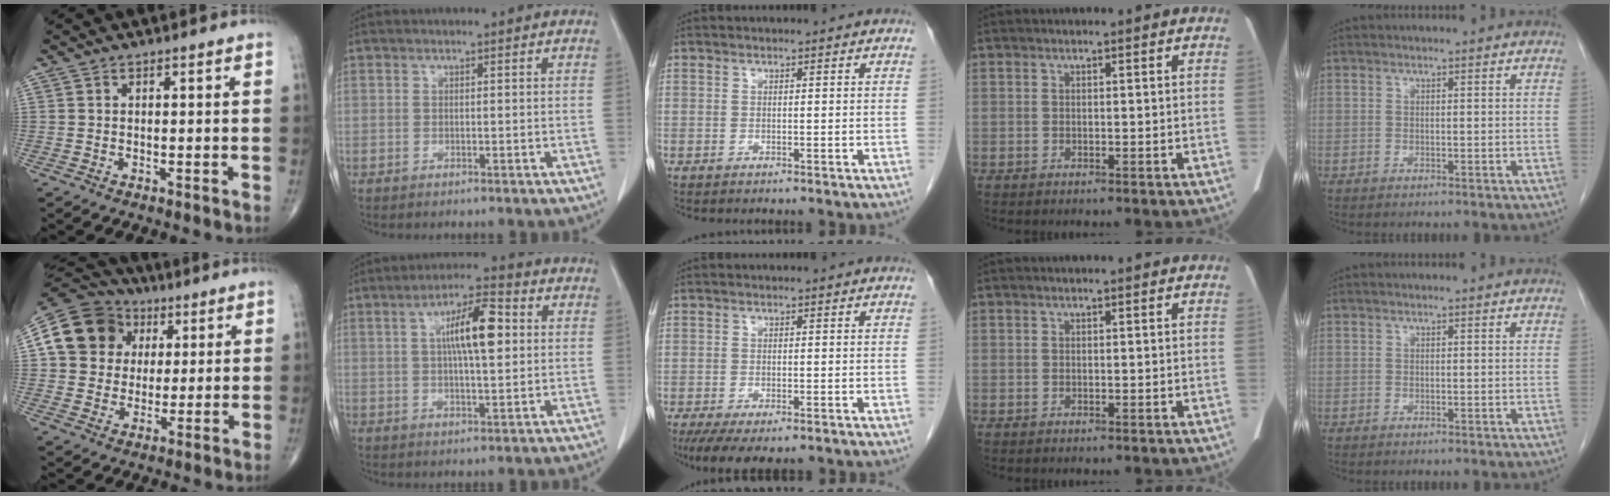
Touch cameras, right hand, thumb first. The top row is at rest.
{"thumb": {"total": 14.7, "force": [4.0, 12.7, 6.1], "torque": [-0.090, 0.015, 0.067]}, "index": {"total": 9.4, "force": [1.9, 2.2, 9.0], "torque": [-0.158, 0.018, 0.031]}, "middle": {"total": 7.2, "force": [-5.0, 2.4, 4.5], "torque": [-0.070, -0.016, -0.077]}}